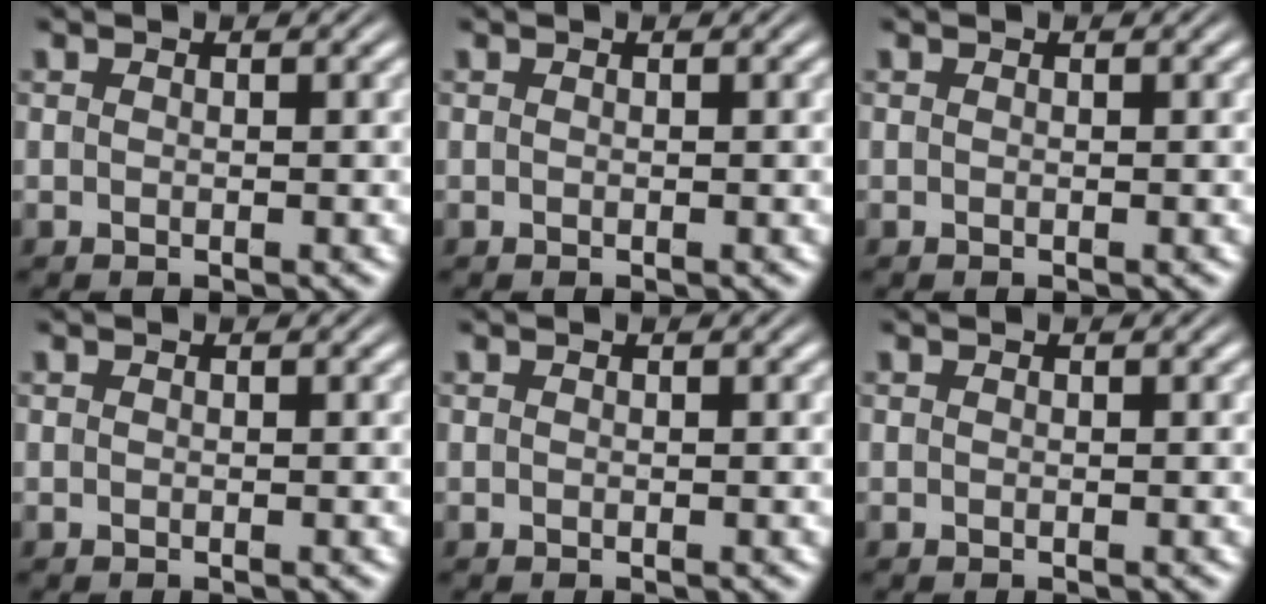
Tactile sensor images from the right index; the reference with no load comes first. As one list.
[{"total": 0.0}, {"total": 0.0}, {"total": 0.0}, {"total": 0.0}, {"total": 0.0}]